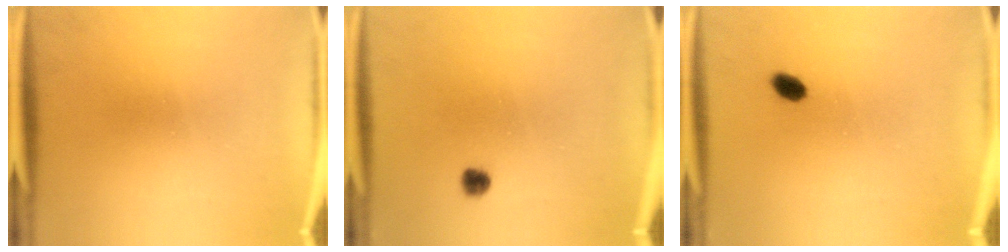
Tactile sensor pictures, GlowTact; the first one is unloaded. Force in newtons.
{"total": 2.4}
{"total": 2.4}